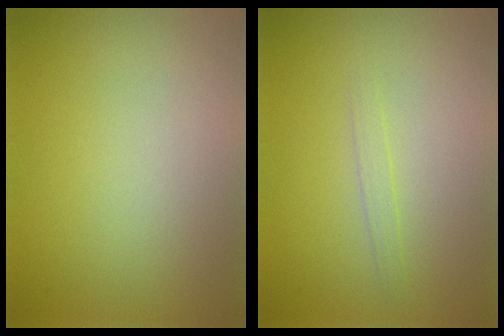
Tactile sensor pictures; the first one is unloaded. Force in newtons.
{"total": 0.8, "press": 0.8, "slide": 0.1}